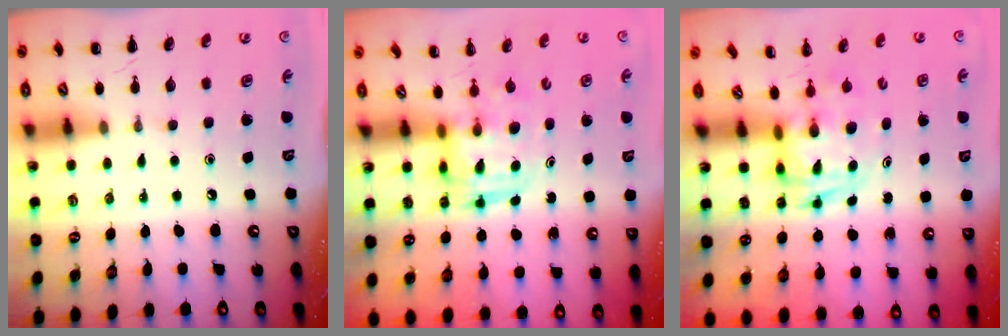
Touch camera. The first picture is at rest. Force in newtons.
{"total": 3.0, "press": 3.0, "slide": 0.3}
{"total": 2.8, "press": 2.8, "slide": 0.5}